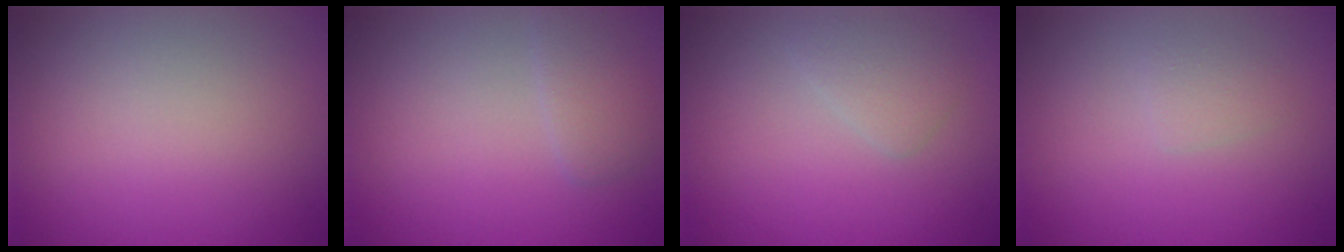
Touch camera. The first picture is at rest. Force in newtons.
{"total": 1.8, "press": 1.8, "slide": 0.2}
{"total": 1.7, "press": 1.7, "slide": 0.1}
{"total": 1.0, "press": 1.0, "slide": 0.2}